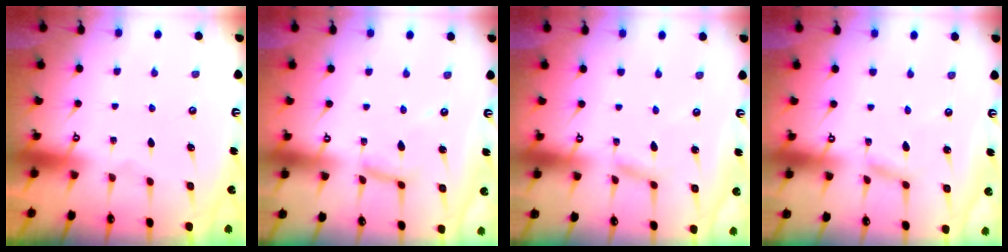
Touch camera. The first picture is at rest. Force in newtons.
{"total": 6.7, "press": 6.7, "slide": 0.4}
{"total": 2.3, "press": 2.3, "slide": 0.1}
{"total": 2.3, "press": 2.3, "slide": 0.1}